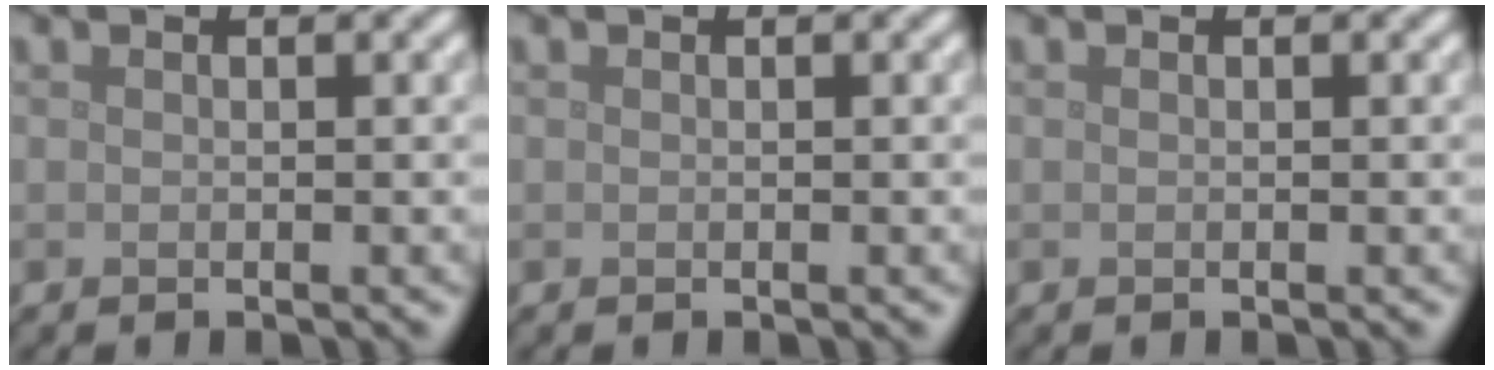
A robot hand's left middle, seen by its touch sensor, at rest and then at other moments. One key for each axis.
{"total": 0.0}
{"total": 0.0}